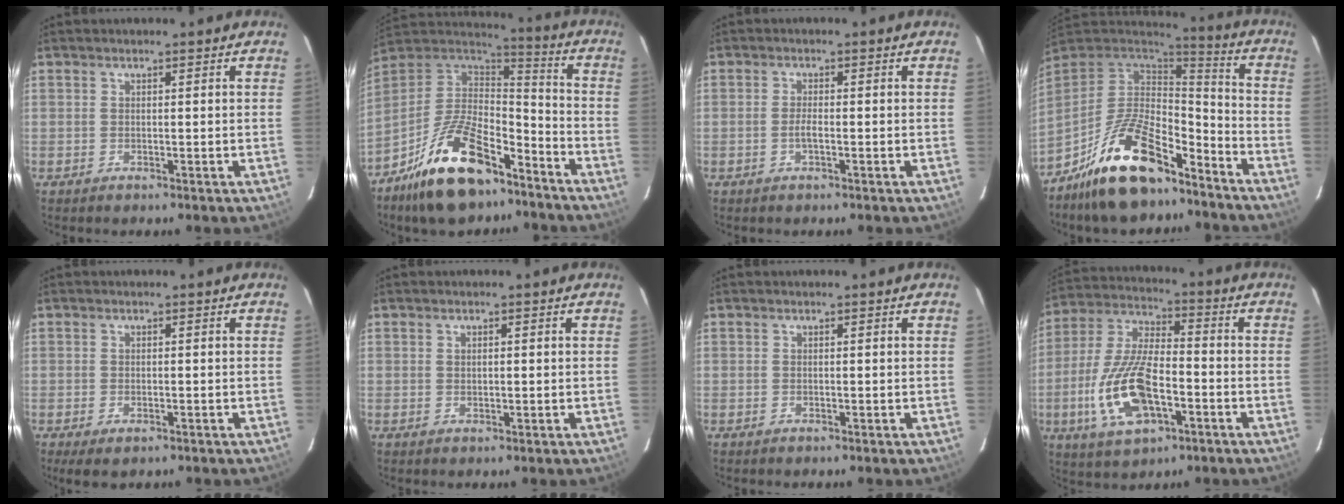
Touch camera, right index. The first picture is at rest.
{"total": 21.5, "force": [-13.7, 9.5, 13.6], "torque": [-0.267, 0.002, -0.231]}
{"total": 1.7, "force": [-0.6, 0.4, 1.5], "torque": [-0.031, 0.000, -0.013]}
{"total": 19.5, "force": [-13.0, 7.9, 12.1], "torque": [-0.240, 0.002, -0.222]}
{"total": 3.3, "force": [-1.8, 1.7, 2.2], "torque": [-0.044, -0.012, -0.027]}
{"total": 1.0, "force": [0.3, 0.6, 0.8], "torque": [-0.013, 0.003, 0.005]}
{"total": 0.0}
{"total": 16.6, "force": [-5.3, 7.2, 14.0], "torque": [-0.304, -0.006, -0.096]}